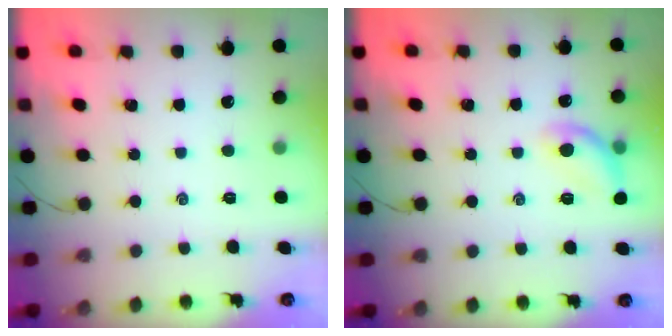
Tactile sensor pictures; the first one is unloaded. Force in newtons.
{"total": 10.6, "press": 10.5, "slide": 1.5}